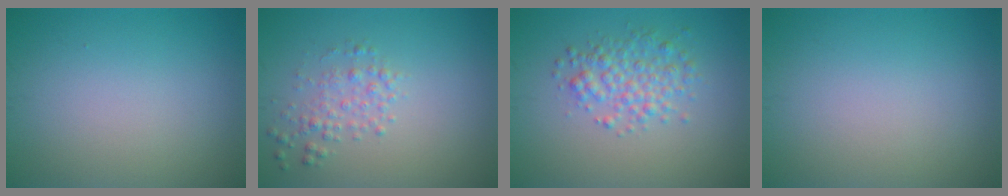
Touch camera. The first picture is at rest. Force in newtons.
{"total": 2.0, "press": 2.0, "slide": 0.1}
{"total": 3.2, "press": 3.2, "slide": 0.1}
{"total": 0.0}